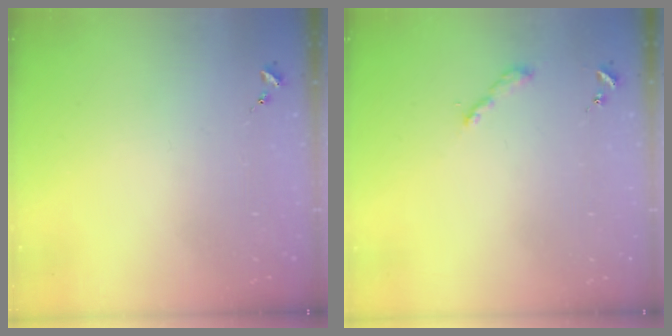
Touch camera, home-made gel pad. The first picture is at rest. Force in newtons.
{"total": 2.2, "press": 2.2, "slide": 0.2}